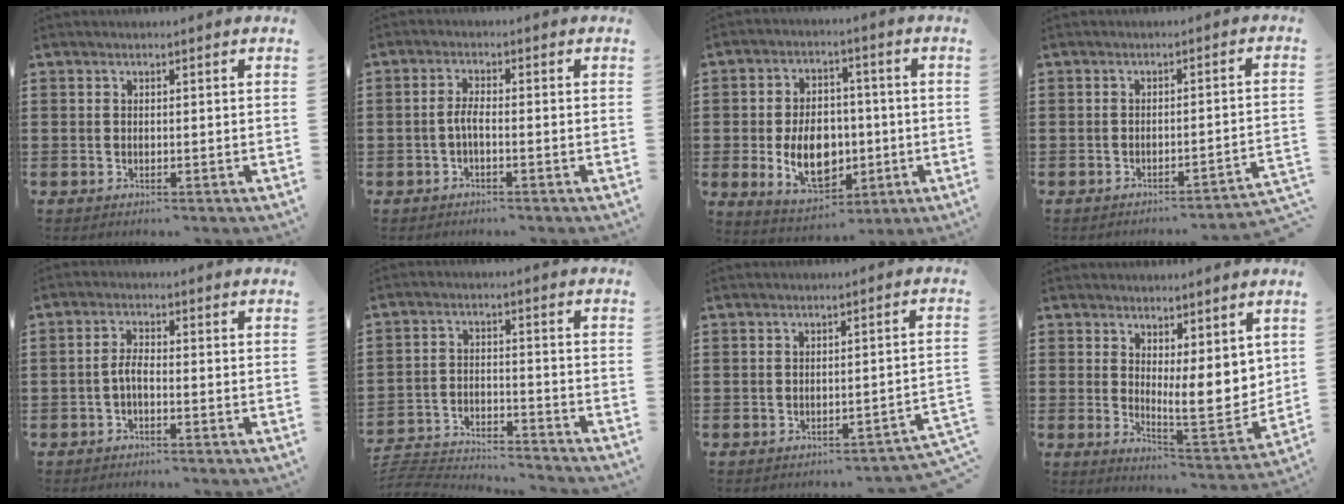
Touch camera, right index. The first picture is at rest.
{"total": 2.4, "force": [-0.9, 0.5, 2.1], "torque": [-0.056, -0.003, -0.022]}
{"total": 10.3, "force": [-1.6, 7.2, 7.2], "torque": [-0.125, -0.001, -0.033]}
{"total": 2.3, "force": [-2.1, -0.4, 0.9], "torque": [-0.019, -0.006, -0.045]}
{"total": 2.5, "force": [-1.0, 0.8, 2.2], "torque": [-0.055, -0.002, -0.025]}
{"total": 4.2, "force": [-4.1, 0.2, 0.8], "torque": [-0.032, -0.009, -0.091]}
{"total": 1.9, "force": [-1.7, -0.2, 0.9], "torque": [-0.019, -0.003, -0.036]}
{"total": 6.9, "force": [3.1, 2.6, 5.6], "torque": [-0.077, -0.032, 0.055]}